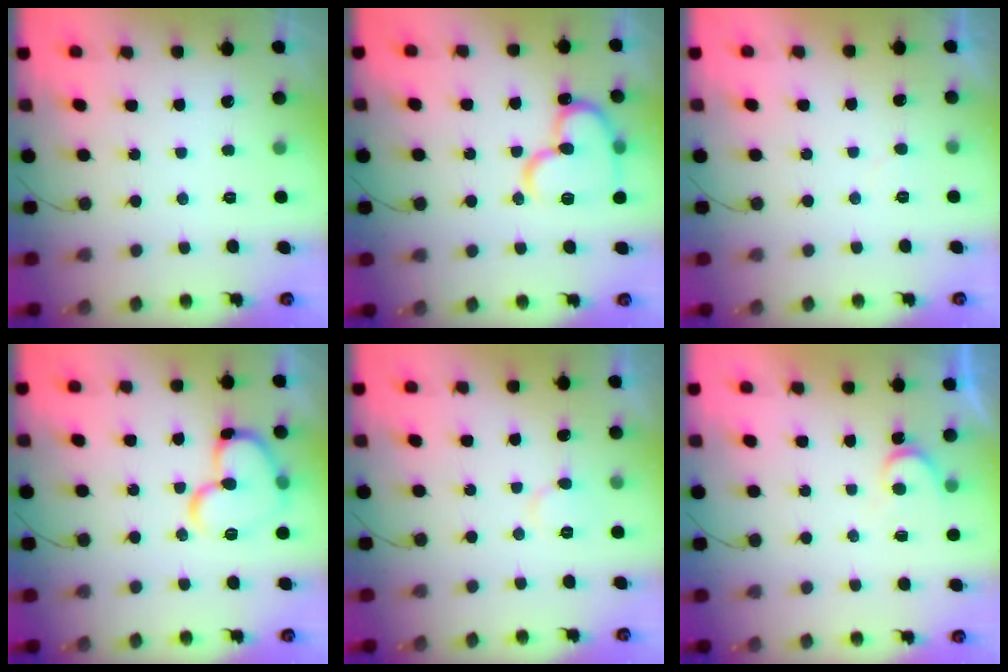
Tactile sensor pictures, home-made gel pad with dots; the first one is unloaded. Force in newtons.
{"total": 16.4, "press": 16.3, "slide": 2.0}
{"total": 3.8, "press": 3.7, "slide": 0.3}
{"total": 15.2, "press": 15.0, "slide": 2.1}
{"total": 4.6, "press": 4.6, "slide": 0.6}
{"total": 3.7, "press": 3.7, "slide": 0.2}